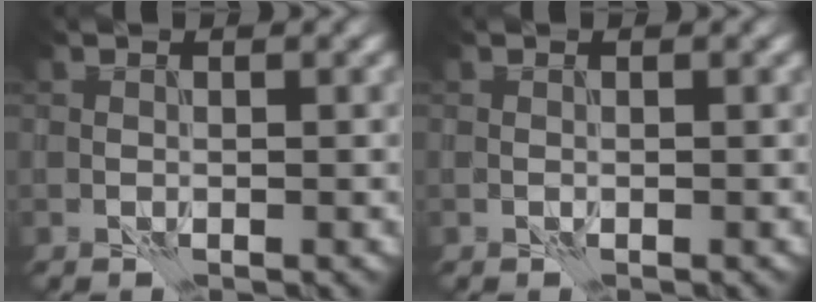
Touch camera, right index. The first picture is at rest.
{"total": 0.0}